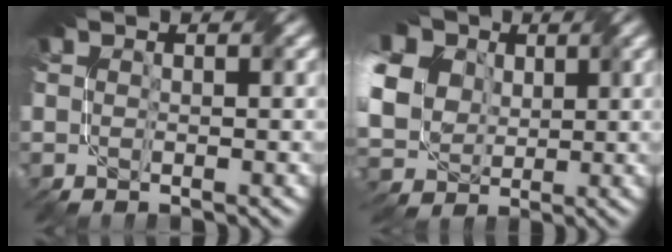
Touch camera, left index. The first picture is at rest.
{"total": 15.5, "force": [5.1, 12.5, 7.7], "torque": [-0.198, 0.028, 0.072]}